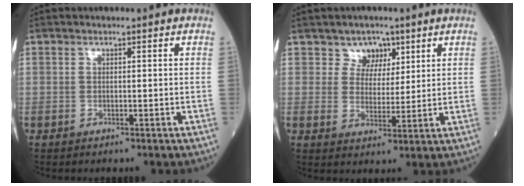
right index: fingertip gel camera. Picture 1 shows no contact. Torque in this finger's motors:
{"motor_torque": [0.17, 0.12, 0.00, 0.00]}